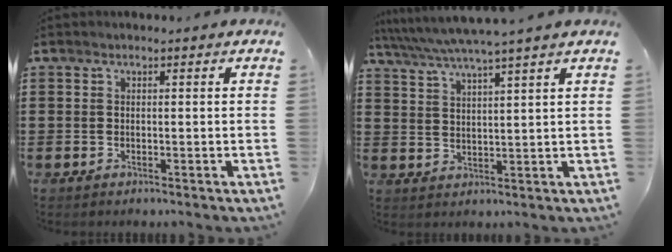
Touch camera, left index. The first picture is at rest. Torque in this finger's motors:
{"motor_torque": [1.28, -0.85, 0.67, 0.21]}